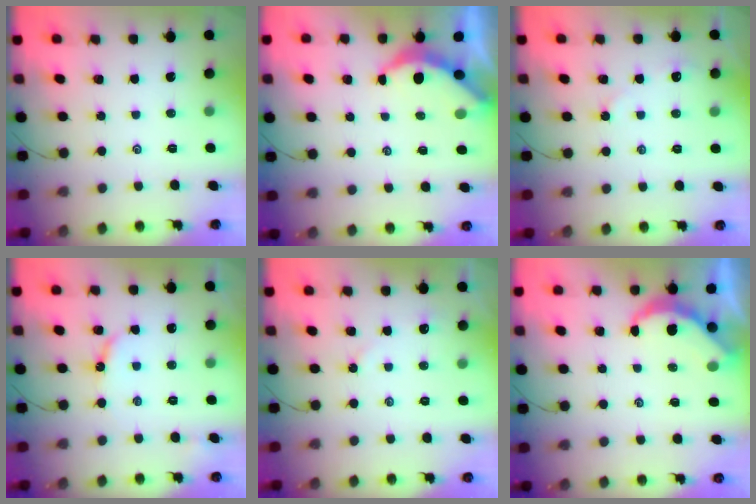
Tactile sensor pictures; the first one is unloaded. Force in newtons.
{"total": 4.9, "press": 4.9, "slide": 0.4}
{"total": 2.9, "press": 2.8, "slide": 0.3}
{"total": 5.3, "press": 5.3, "slide": 0.5}
{"total": 2.6, "press": 2.5, "slide": 0.3}
{"total": 5.4, "press": 5.4, "slide": 0.3}